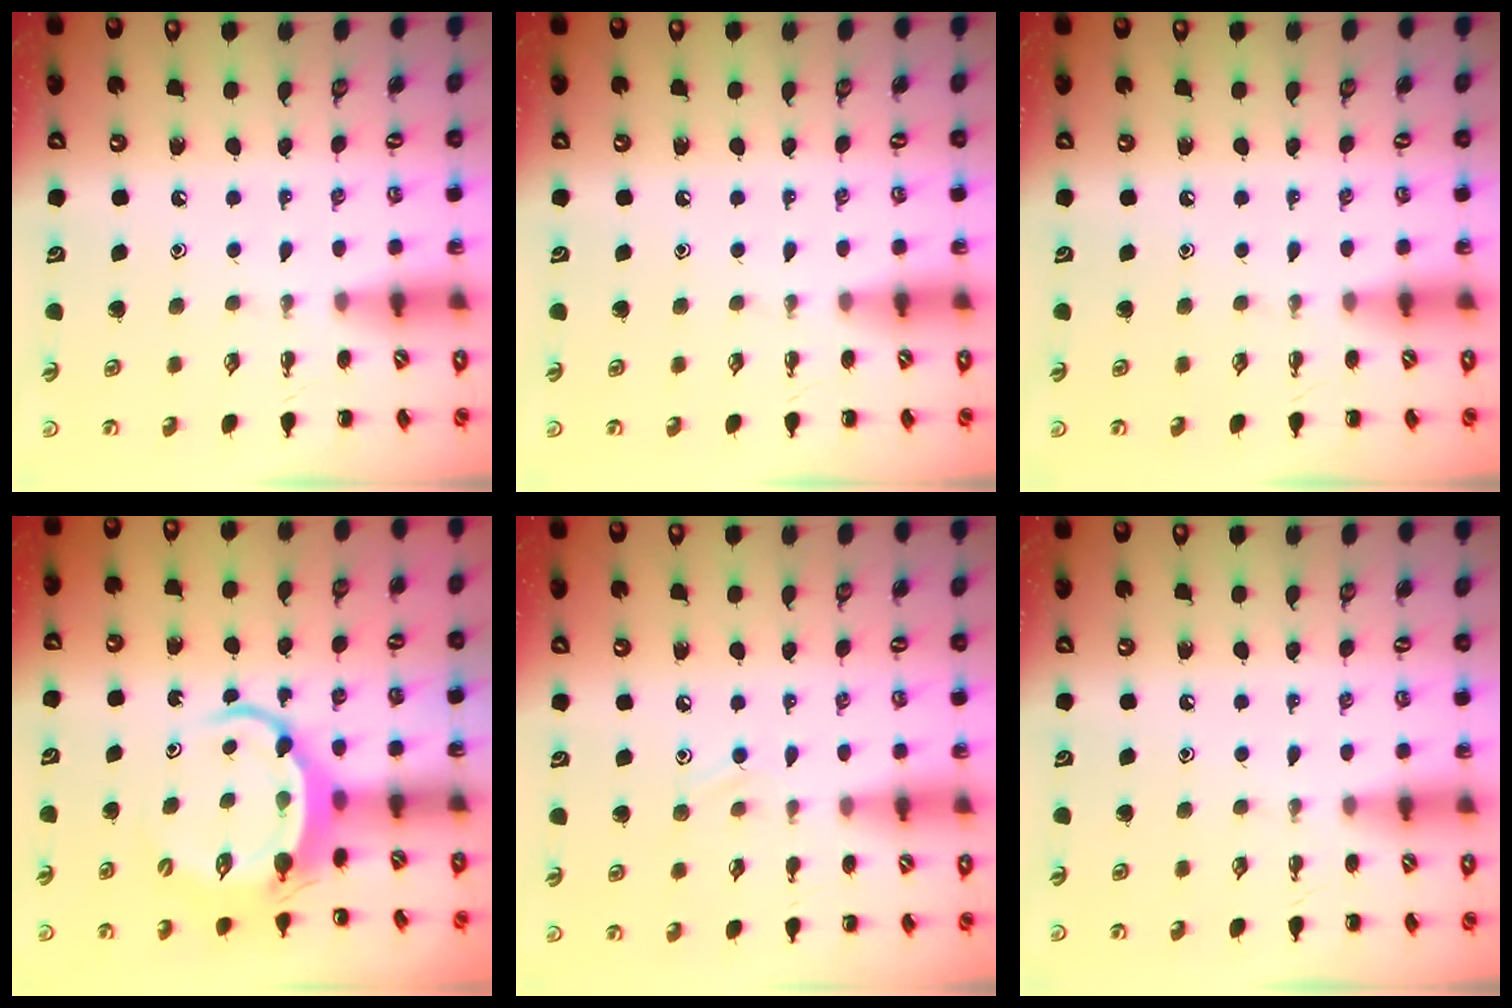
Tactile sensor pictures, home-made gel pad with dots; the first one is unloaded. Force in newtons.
{"total": 0.0}
{"total": 0.0}
{"total": 6.9, "press": 6.8, "slide": 1.2}
{"total": 6.1, "press": 5.8, "slide": 1.9}
{"total": 0.0}